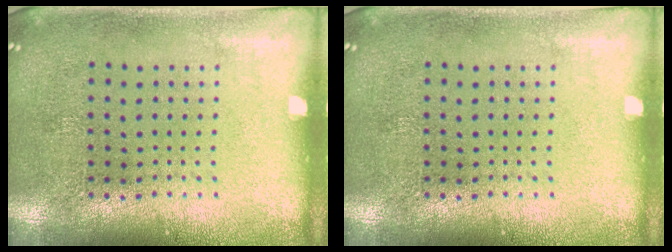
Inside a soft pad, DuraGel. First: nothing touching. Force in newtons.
{"total": 0.0}